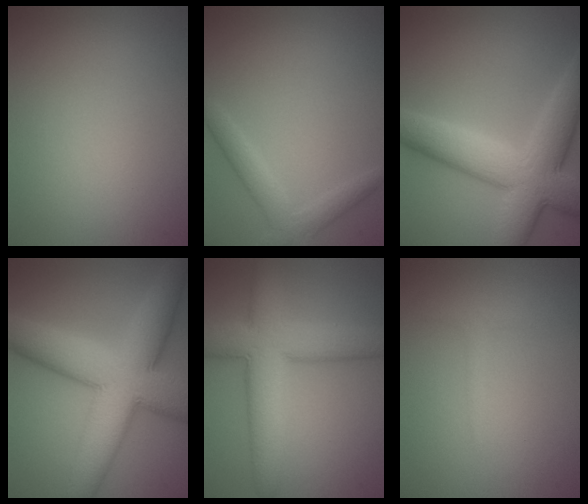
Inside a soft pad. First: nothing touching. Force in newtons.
{"total": 2.6, "press": 2.6, "slide": 0.1}
{"total": 9.0, "press": 9.0, "slide": 0.2}
{"total": 11.5, "press": 11.5, "slide": 0.1}
{"total": 8.1, "press": 8.1, "slide": 0.3}
{"total": 0.8, "press": 0.8, "slide": 0.1}